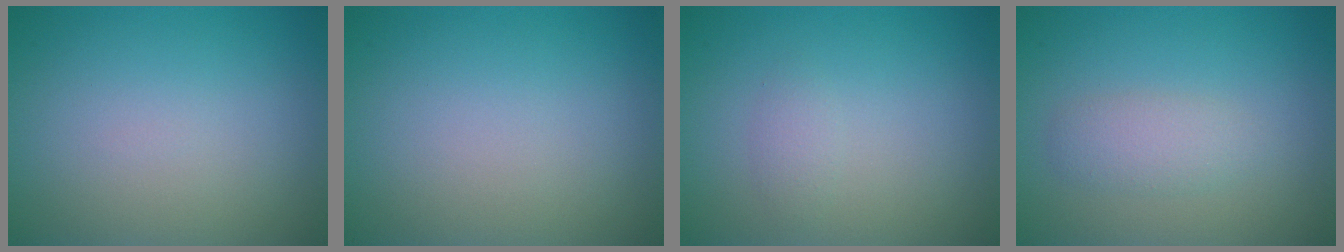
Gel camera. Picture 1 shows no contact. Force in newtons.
{"total": 0.0}
{"total": 0.9, "press": 0.9, "slide": 0.0}
{"total": 2.1, "press": 2.1, "slide": 0.0}